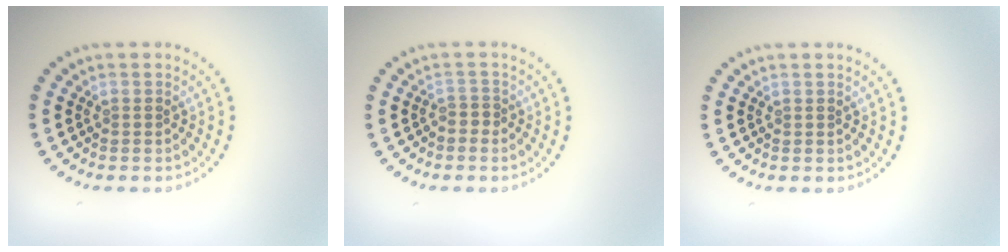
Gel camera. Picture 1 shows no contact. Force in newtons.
{"total": 1.0, "press": 0.6, "slide": 0.8}
{"total": 0.0}